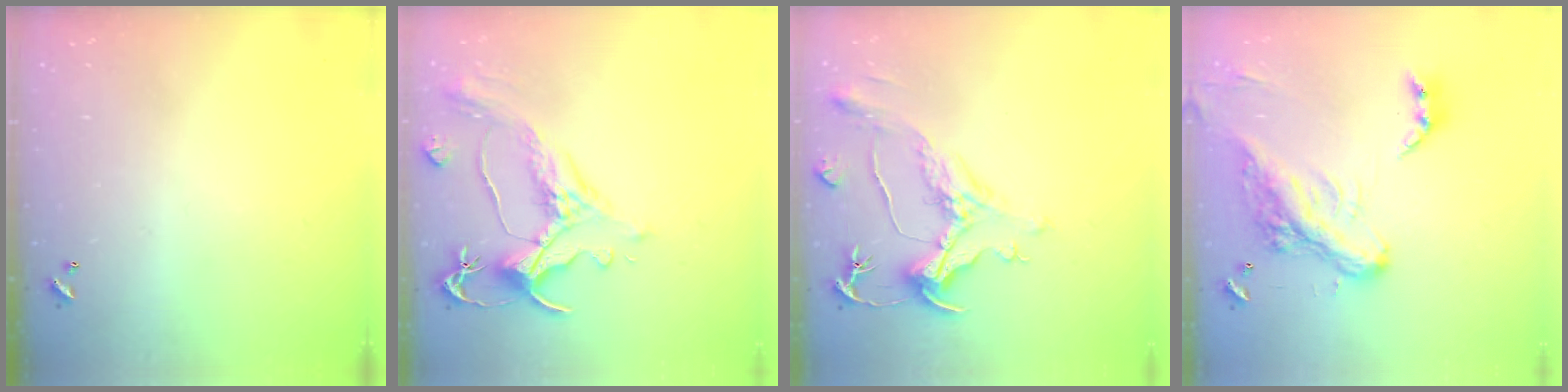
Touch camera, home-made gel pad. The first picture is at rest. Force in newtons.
{"total": 1.6, "press": 0.4, "slide": 1.6}
{"total": 1.6, "press": 0.1, "slide": 1.6}
{"total": 10.0, "press": 9.8, "slide": 2.0}